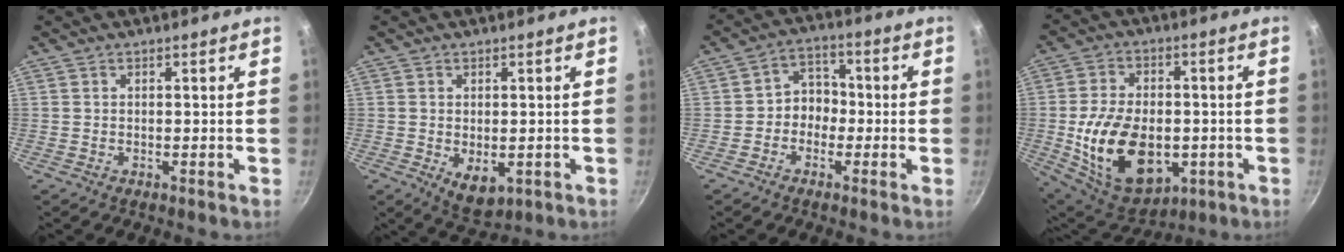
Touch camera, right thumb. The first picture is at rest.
{"total": 5.6, "force": [-1.1, 3.5, 4.3], "torque": [-0.056, -0.013, -0.005]}
{"total": 5.8, "force": [-1.3, 4.9, 2.9], "torque": [-0.003, 0.029, -0.034]}
{"total": 20.0, "force": [-3.6, 12.9, 14.9], "torque": [-0.244, 0.005, -0.041]}